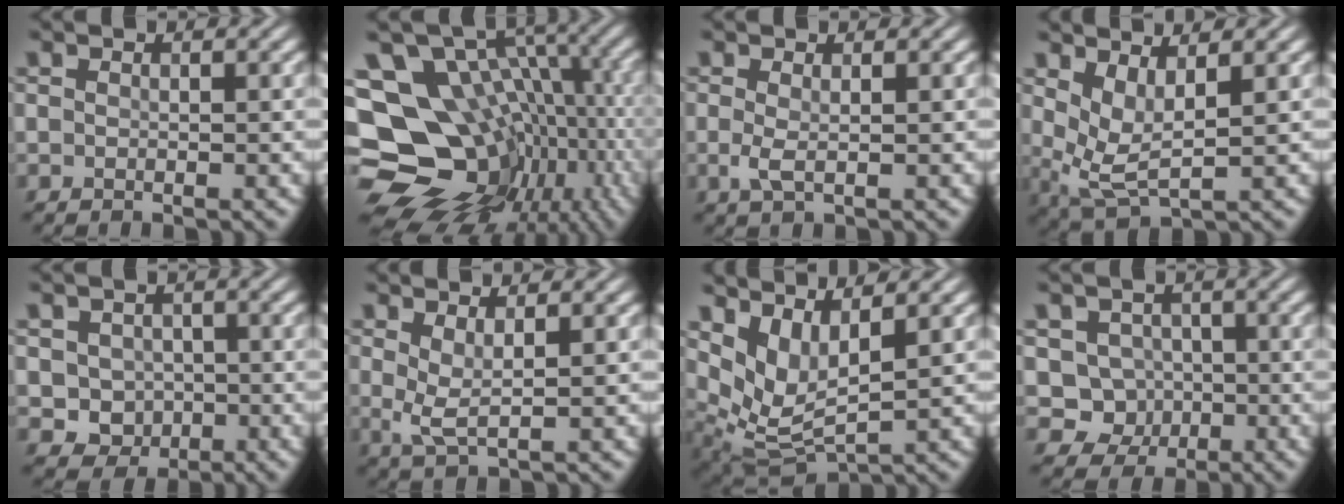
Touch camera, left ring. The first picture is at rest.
{"total": 16.4, "force": [-3.2, 12.2, 10.5], "torque": [-0.184, -0.005, -0.019]}
{"total": 1.5, "force": [0.0, 0.4, 1.5], "torque": [-0.034, -0.002, -0.001]}
{"total": 3.5, "force": [1.4, 1.3, 2.9], "torque": [-0.068, -0.012, 0.033]}
{"total": 3.4, "force": [-0.5, 3.0, 1.4], "torque": [-0.017, -0.002, -0.009]}
{"total": 2.3, "force": [0.9, 0.6, 2.0], "torque": [-0.045, -0.006, 0.019]}
{"total": 5.7, "force": [2.8, 2.5, 4.3], "torque": [-0.101, -0.015, 0.064]}
{"total": 3.8, "force": [-0.4, 3.6, 1.3], "torque": [-0.001, -0.002, -0.019]}